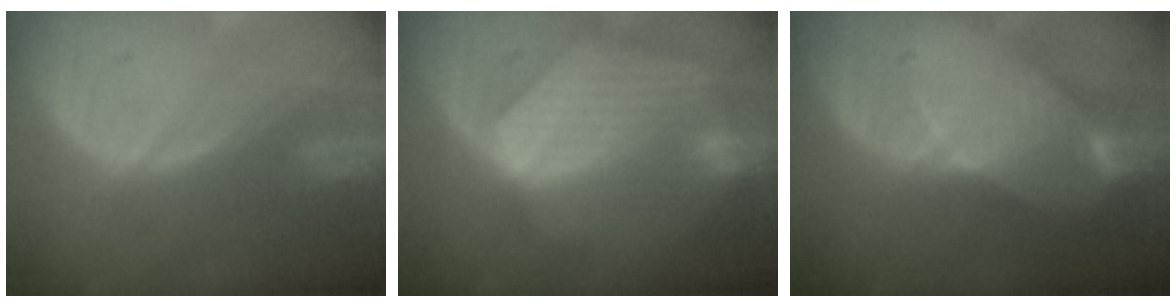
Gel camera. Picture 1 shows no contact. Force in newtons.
{"total": 9.2, "press": 8.1, "slide": 4.4}
{"total": 8.2, "press": 7.4, "slide": 3.7}